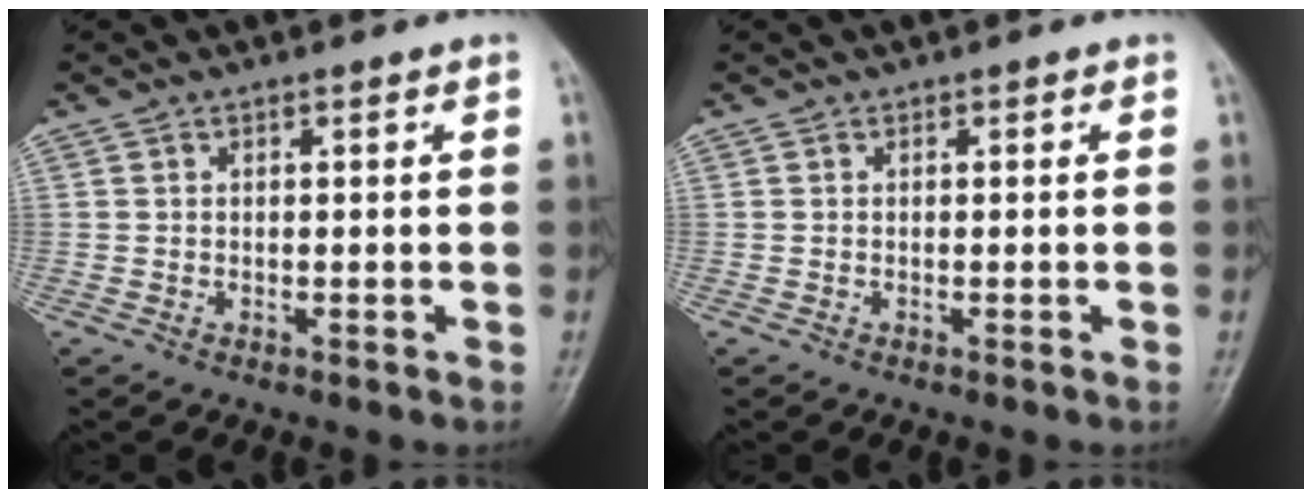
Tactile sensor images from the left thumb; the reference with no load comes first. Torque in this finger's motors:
{"motor_torque": [-0.01, 0.01, 0.00, 0.00, 0.00]}